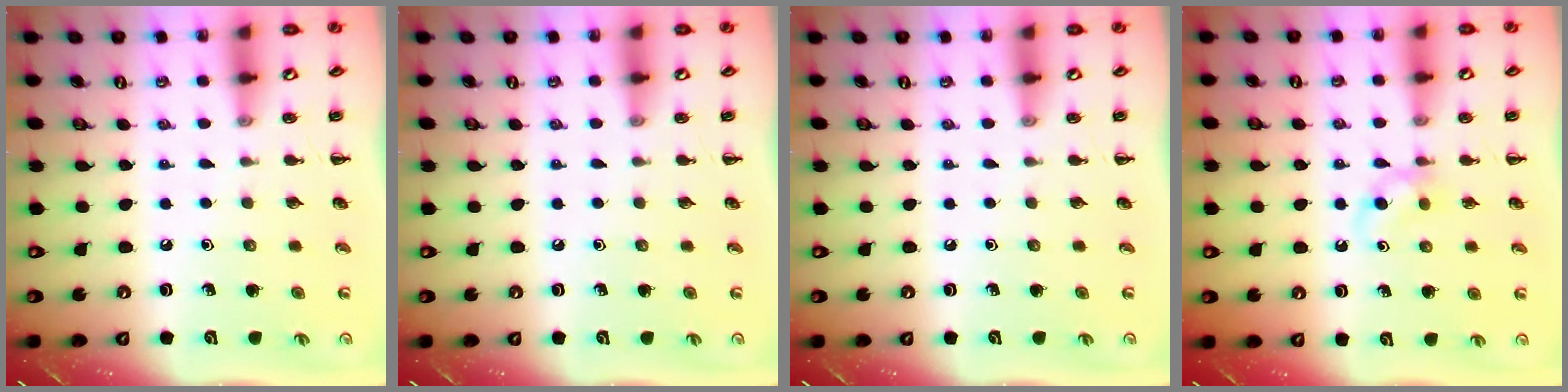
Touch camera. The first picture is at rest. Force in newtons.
{"total": 0.0}
{"total": 0.0}
{"total": 2.5, "press": 2.3, "slide": 1.0}